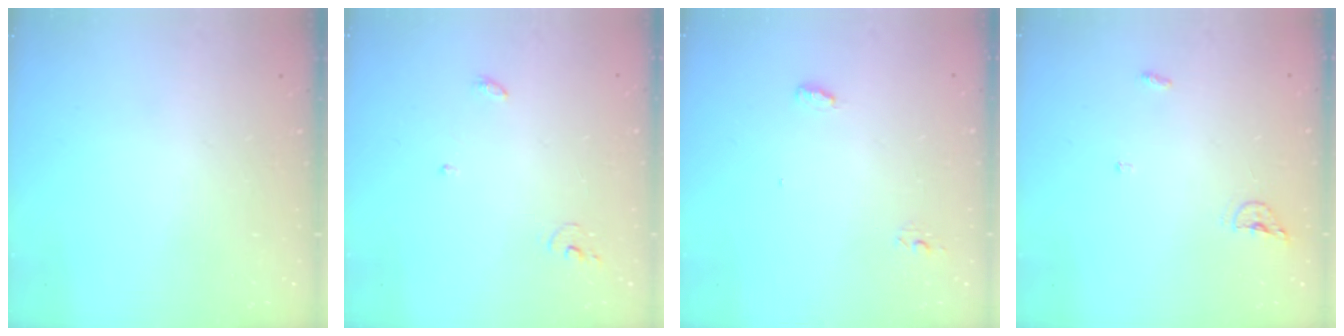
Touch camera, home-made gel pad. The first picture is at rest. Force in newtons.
{"total": 3.8, "press": 3.8, "slide": 0.4}
{"total": 4.2, "press": 4.0, "slide": 1.3}
{"total": 4.4, "press": 4.3, "slide": 1.0}